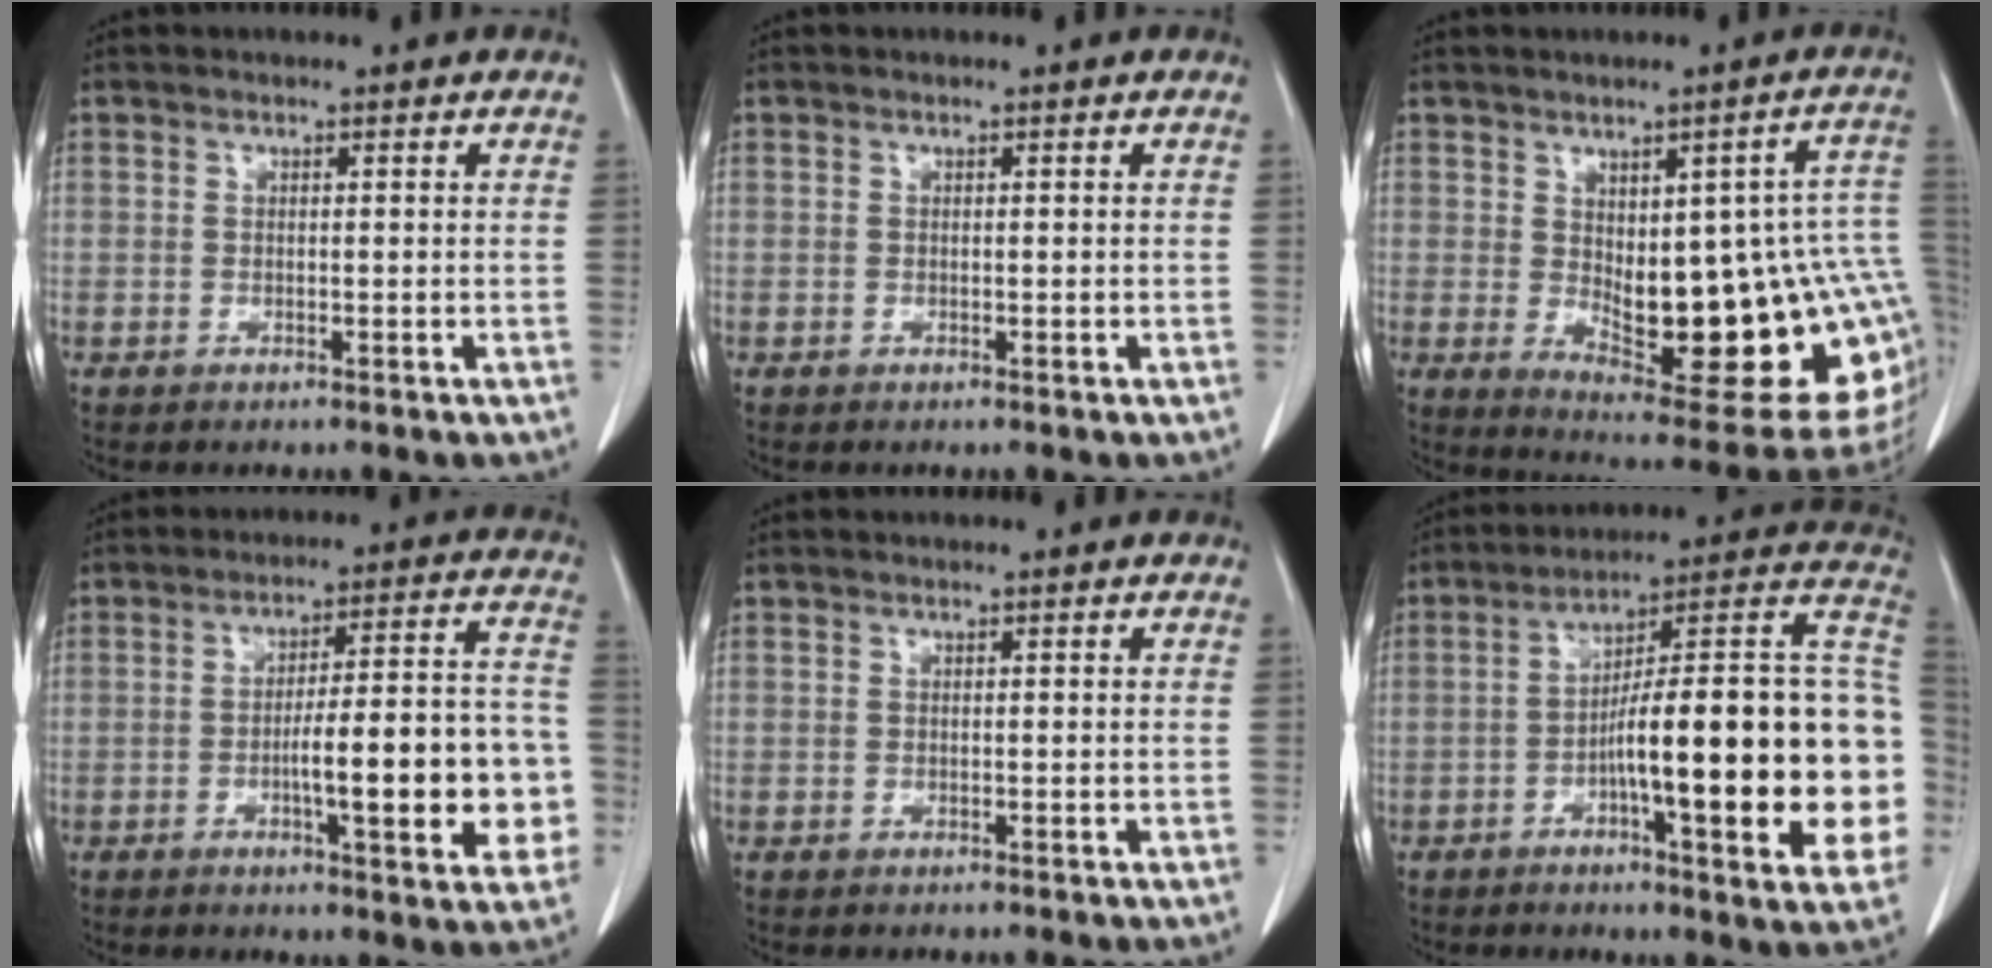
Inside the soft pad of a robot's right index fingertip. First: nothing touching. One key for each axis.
{"total": 0.0}
{"total": 23.6, "fx": -1.5, "fy": 6.7, "fz": 22.5, "tx": -0.229, "ty": 0.001, "tz": 0.004}
{"total": 15.7, "fx": -3.4, "fy": 2.9, "fz": 15.0, "tx": -0.192, "ty": 0.023, "tz": -0.042}
{"total": 0.0}
{"total": 26.6, "fx": -4.0, "fy": 3.5, "fz": 26.1, "tx": -0.286, "ty": 0.024, "tz": -0.064}